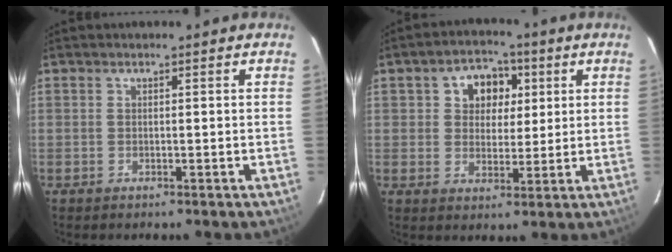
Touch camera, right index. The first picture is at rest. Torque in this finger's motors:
{"motor_torque": [0.17, 0.09, 0.14, 0.05]}